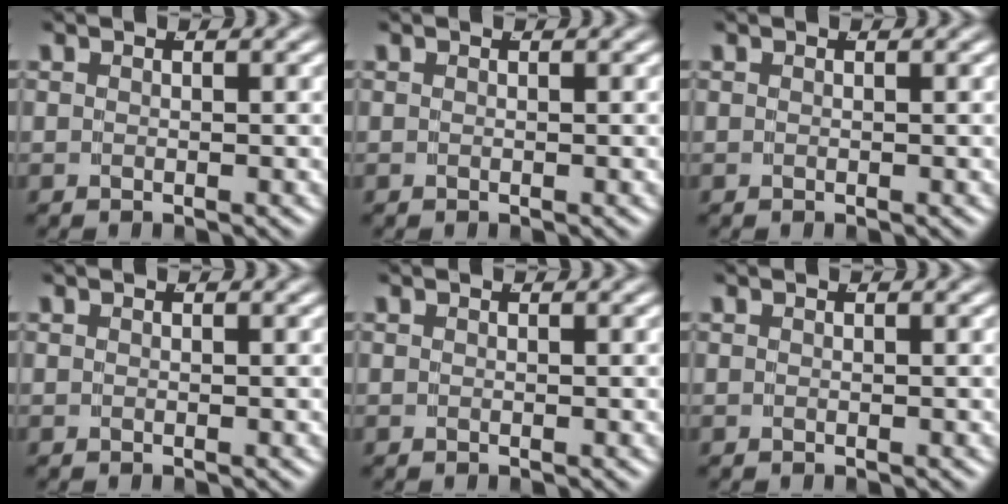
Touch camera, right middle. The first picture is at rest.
{"total": 0.0}
{"total": 0.0}
{"total": 0.0}
{"total": 1.3, "force": [-0.2, -1.2, -0.3], "torque": [0.016, -0.010, 0.008]}
{"total": 0.0}